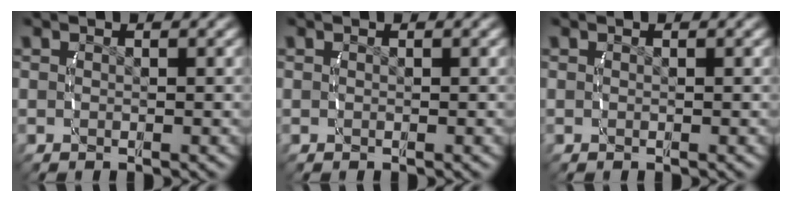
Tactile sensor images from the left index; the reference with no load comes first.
{"total": 0.0}
{"total": 0.8, "force": [-0.5, 0.4, 0.5], "torque": [-0.010, -0.003, -0.009]}